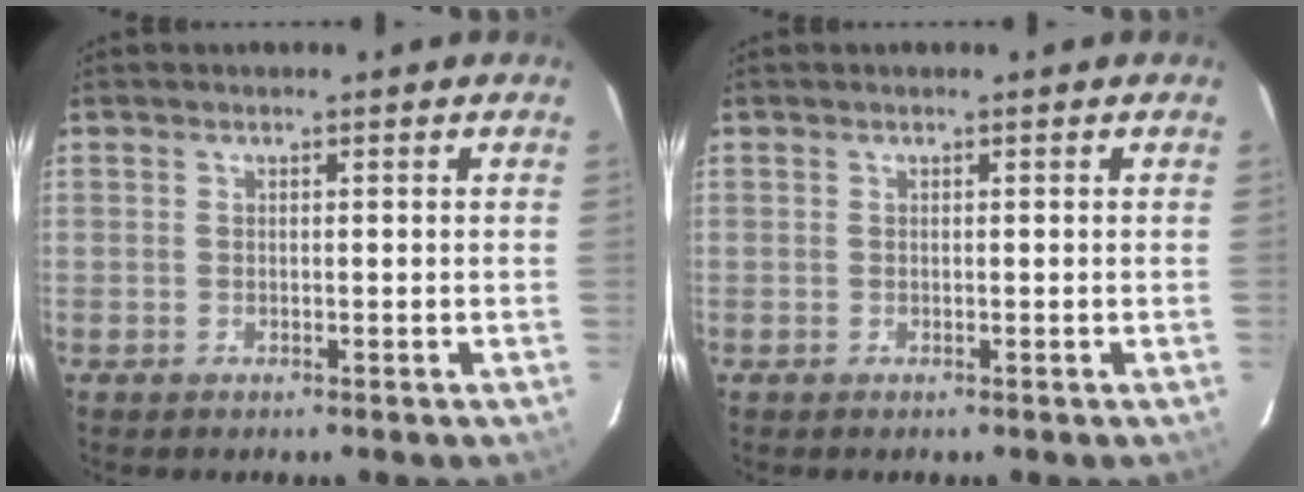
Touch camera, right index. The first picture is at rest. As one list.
[{"total": 0.0}]